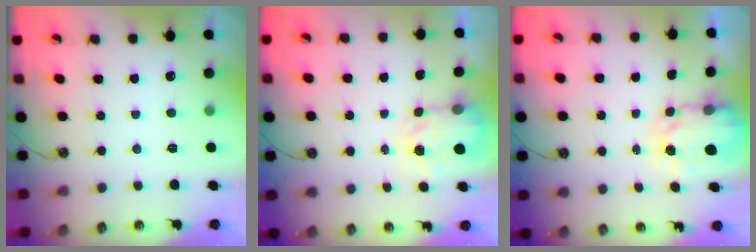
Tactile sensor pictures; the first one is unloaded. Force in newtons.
{"total": 3.5, "press": 3.4, "slide": 0.5}
{"total": 3.9, "press": 3.9, "slide": 0.3}